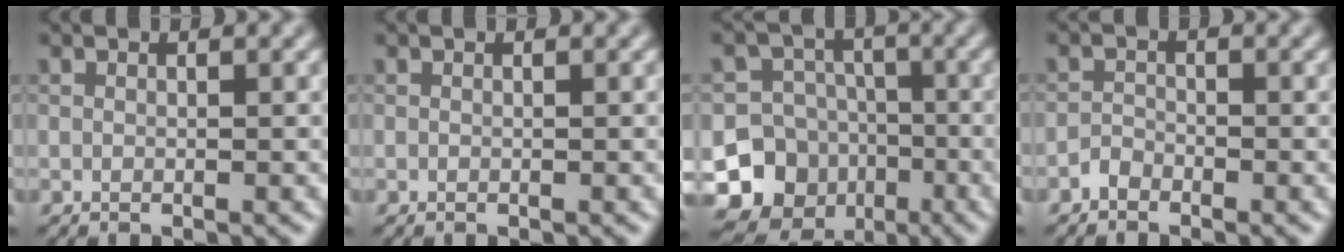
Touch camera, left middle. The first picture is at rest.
{"total": 0.0}
{"total": 16.7, "force": [-7.1, 15.0, 2.1], "torque": [-0.068, -0.049, -0.115]}
{"total": 1.0, "force": [-0.9, 0.5, 0.2], "torque": [-0.002, 0.004, -0.020]}